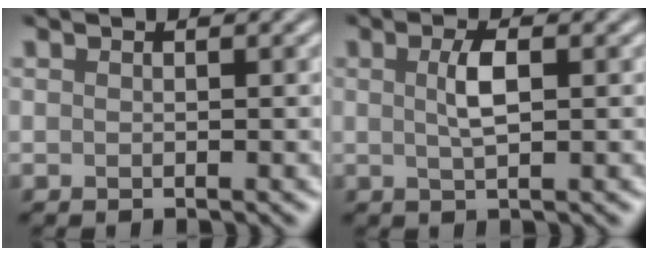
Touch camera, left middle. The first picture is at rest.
{"total": 2.4, "force": [0.5, 0.6, 2.2], "torque": [-0.045, 0.004, 0.009]}